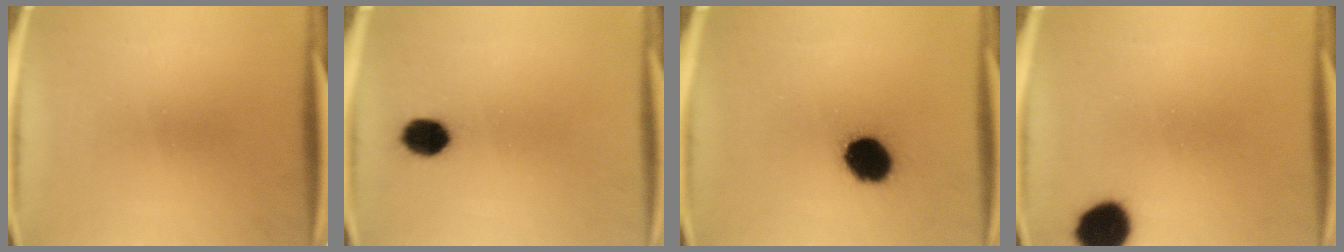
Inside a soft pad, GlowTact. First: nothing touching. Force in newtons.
{"total": 5.7}
{"total": 11.9}
{"total": 9.8}